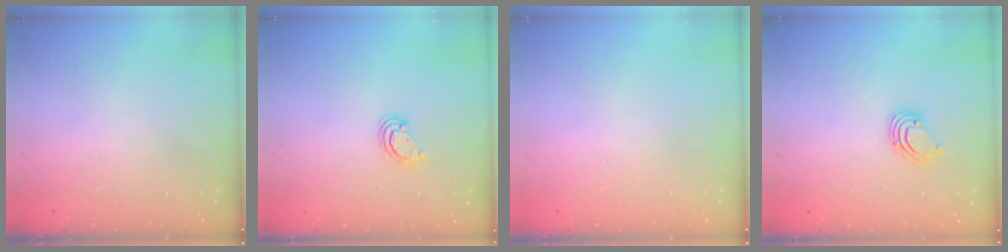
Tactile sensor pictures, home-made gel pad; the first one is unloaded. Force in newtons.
{"total": 2.9, "press": 2.9, "slide": 0.3}
{"total": 0.0}
{"total": 2.2, "press": 2.2, "slide": 0.2}